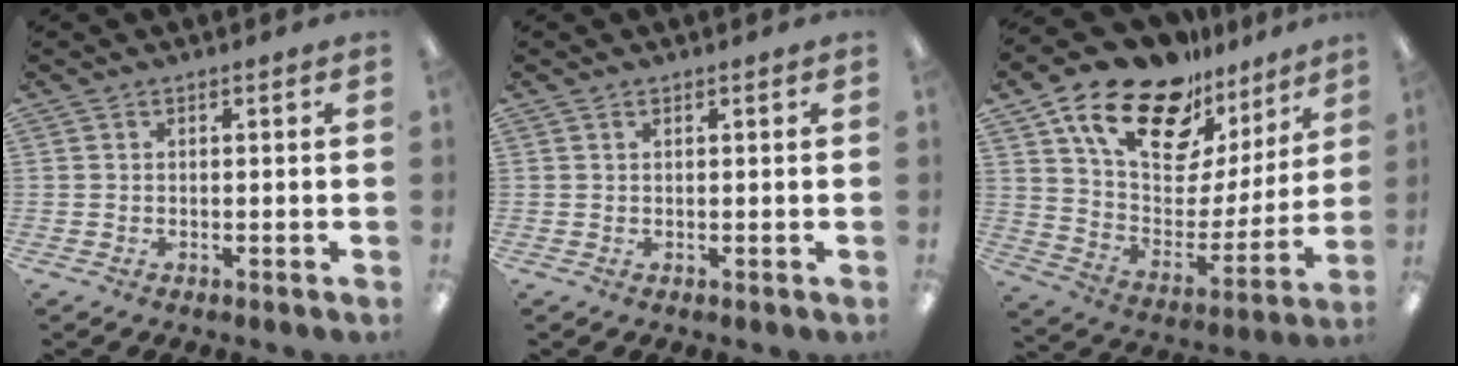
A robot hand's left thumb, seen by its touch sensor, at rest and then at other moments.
{"total": 0.5, "force": [0.4, 0.2, 0.3], "torque": [-0.006, 0.003, 0.007]}
{"total": 21.4, "force": [15.3, 10.3, 10.8], "torque": [-0.194, -0.104, 0.273]}